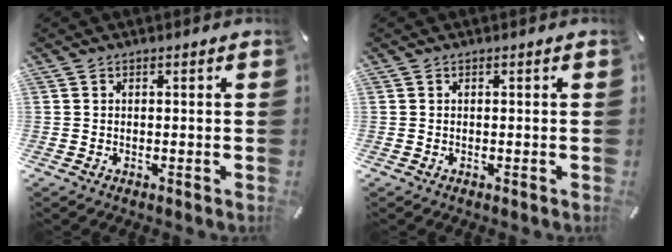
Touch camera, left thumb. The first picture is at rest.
{"total": 0.0}